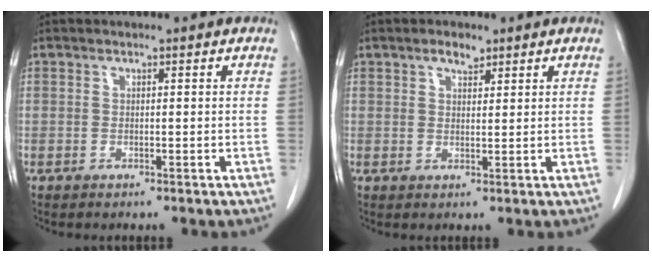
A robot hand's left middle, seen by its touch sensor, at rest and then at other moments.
{"total": 2.3, "force": [1.7, 1.0, 1.3], "torque": [-0.024, 0.001, 0.028]}